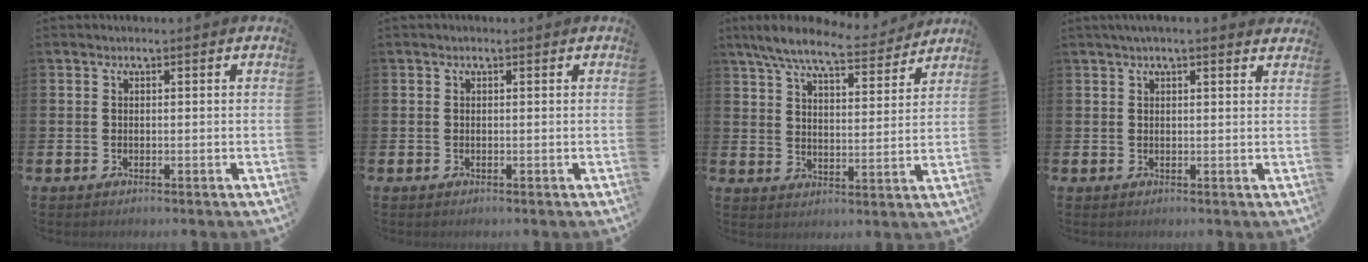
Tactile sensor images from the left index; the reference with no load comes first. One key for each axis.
{"total": 0.0}
{"total": 8.4, "fx": 7.6, "fy": 1.3, "fz": 3.3, "tx": -0.090, "ty": -0.038, "tz": 0.135}
{"total": 2.1, "fx": 1.8, "fy": 0.2, "fz": 1.0, "tx": -0.013, "ty": -0.004, "tz": 0.031}